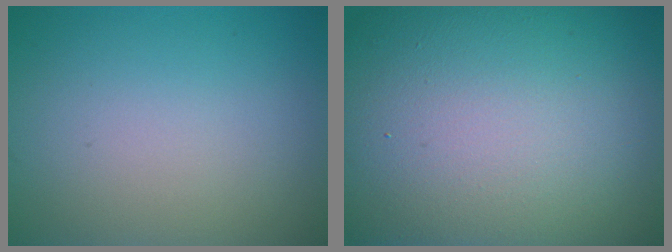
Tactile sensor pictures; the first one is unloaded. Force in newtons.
{"total": 22.1, "press": 22.1, "slide": 1.2}